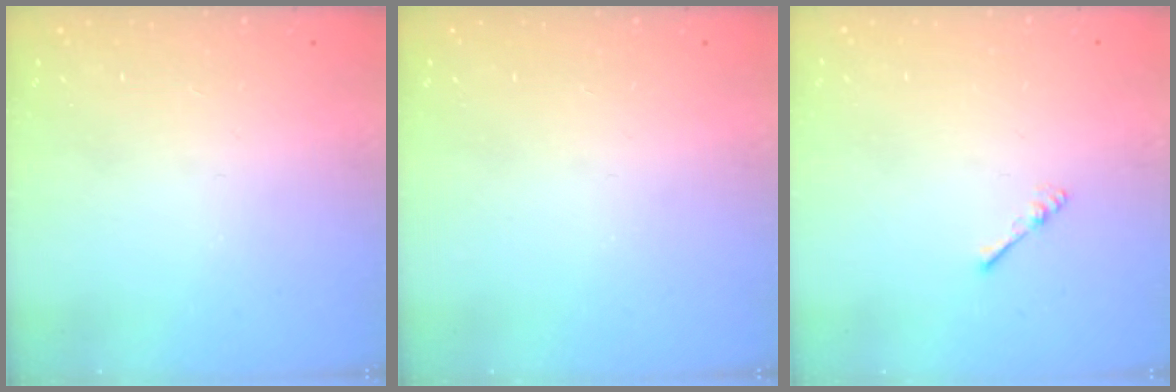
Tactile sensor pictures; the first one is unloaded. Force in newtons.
{"total": 0.0}
{"total": 2.2, "press": 2.2, "slide": 0.4}